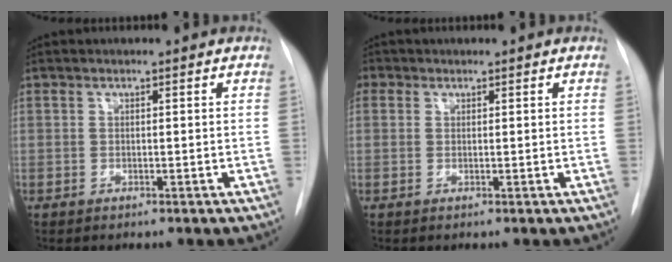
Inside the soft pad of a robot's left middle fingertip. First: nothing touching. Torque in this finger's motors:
{"motor_torque": [1.24, -0.53, 1.05, 0.21]}